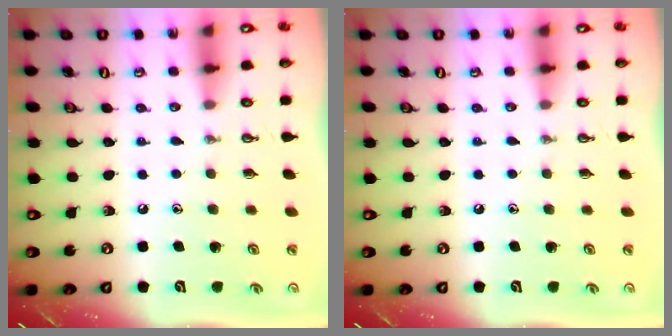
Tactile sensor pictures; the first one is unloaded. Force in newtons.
{"total": 0.0}